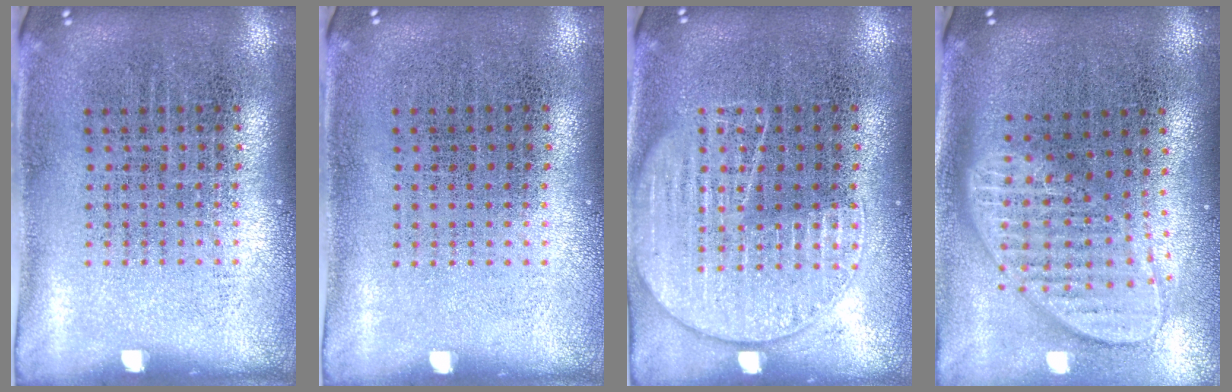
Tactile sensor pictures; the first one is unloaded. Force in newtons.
{"total": 0.0}
{"total": 2.6, "press": 2.6, "slide": 0.3}
{"total": 2.1, "press": 1.6, "slide": 1.4}